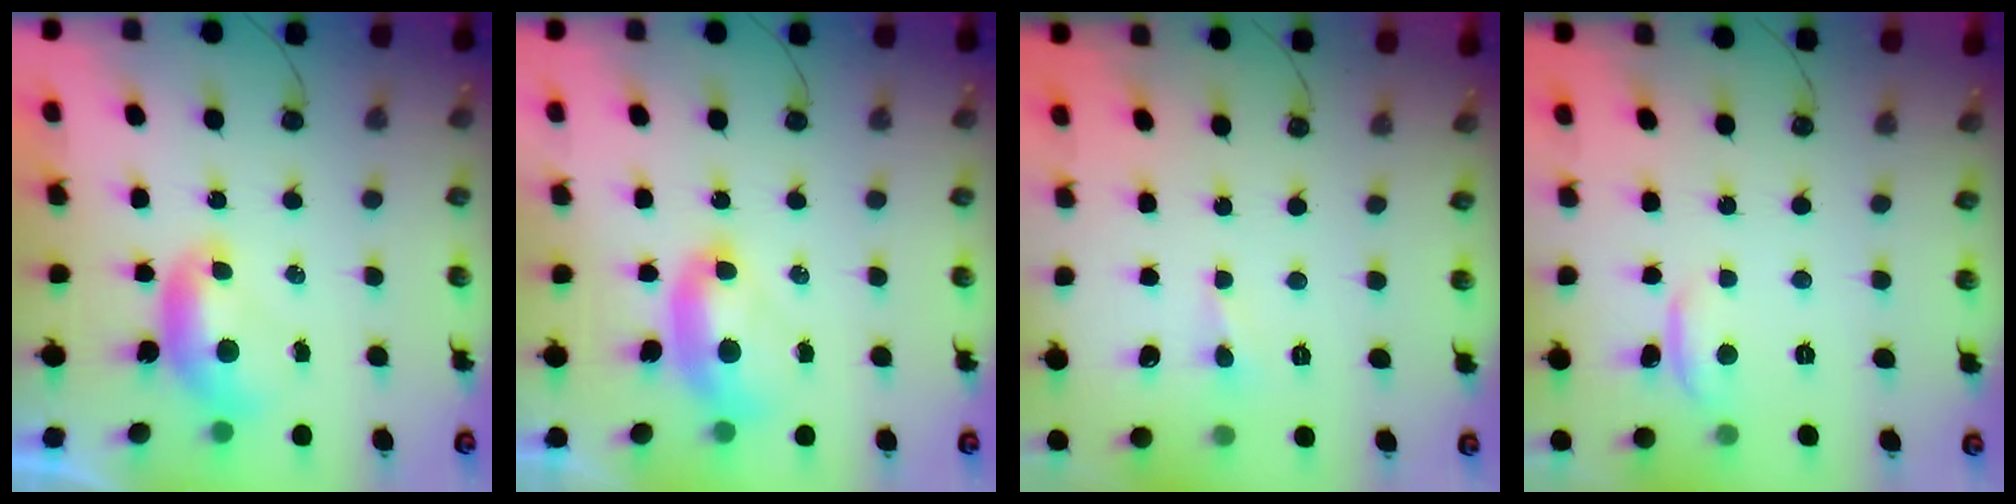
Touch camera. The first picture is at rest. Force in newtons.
{"total": 2.5, "press": 2.5, "slide": 0.6}
{"total": 1.8, "press": 1.6, "slide": 0.7}
{"total": 0.6, "press": 0.0, "slide": 0.6}